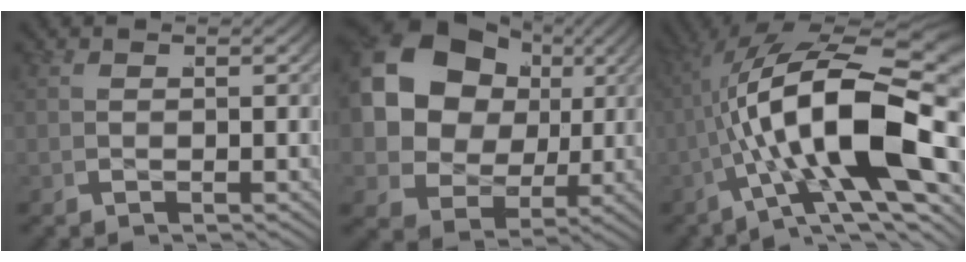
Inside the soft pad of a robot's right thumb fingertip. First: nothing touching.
{"total": 14.9, "force": [1.6, 11.3, 9.6], "torque": [-0.226, -0.035, 0.031]}
{"total": 15.6, "force": [-0.7, 6.4, 14.2], "torque": [-0.248, -0.030, 0.001]}